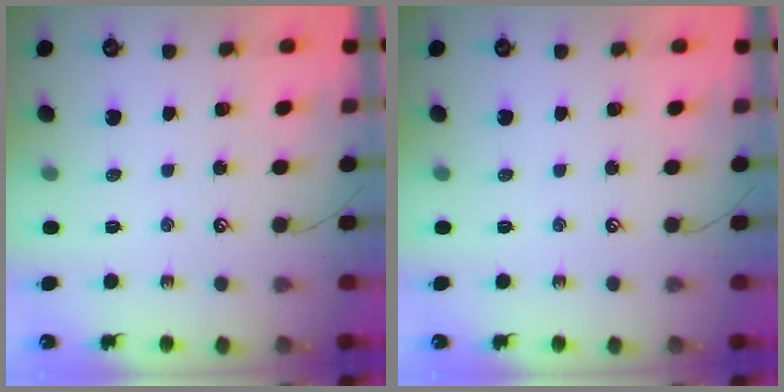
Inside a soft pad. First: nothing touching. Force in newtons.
{"total": 0.0}